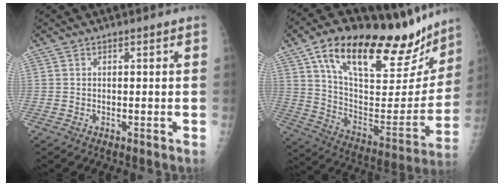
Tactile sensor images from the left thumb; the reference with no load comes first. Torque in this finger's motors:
{"motor_torque": [0.49, 0.49, 1.51, -1.25, 0.44]}